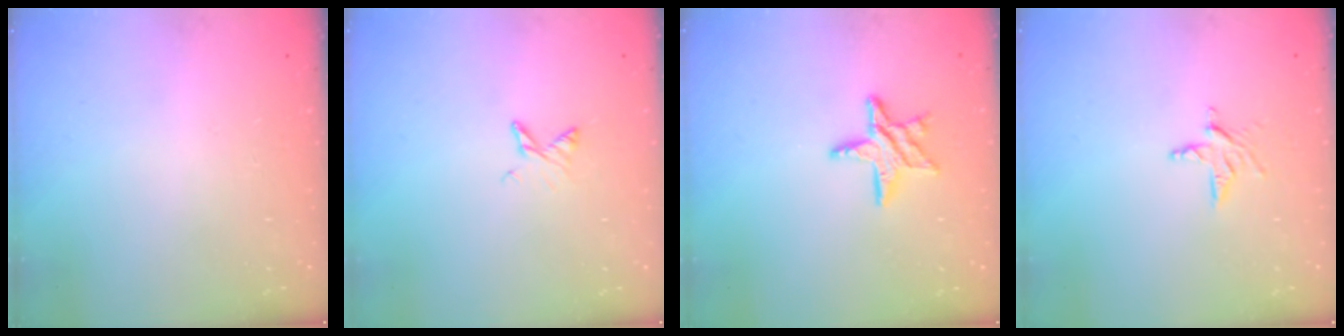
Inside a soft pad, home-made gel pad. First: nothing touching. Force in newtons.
{"total": 3.6, "press": 3.6, "slide": 0.4}
{"total": 9.8, "press": 9.7, "slide": 1.0}
{"total": 5.6, "press": 5.5, "slide": 0.5}